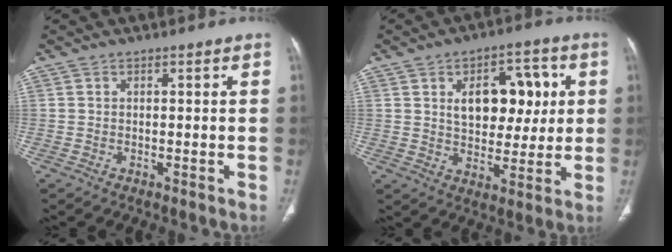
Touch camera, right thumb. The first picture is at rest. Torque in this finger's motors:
{"motor_torque": [0.02, 0.03, 0.45, 0.11, 0.05]}